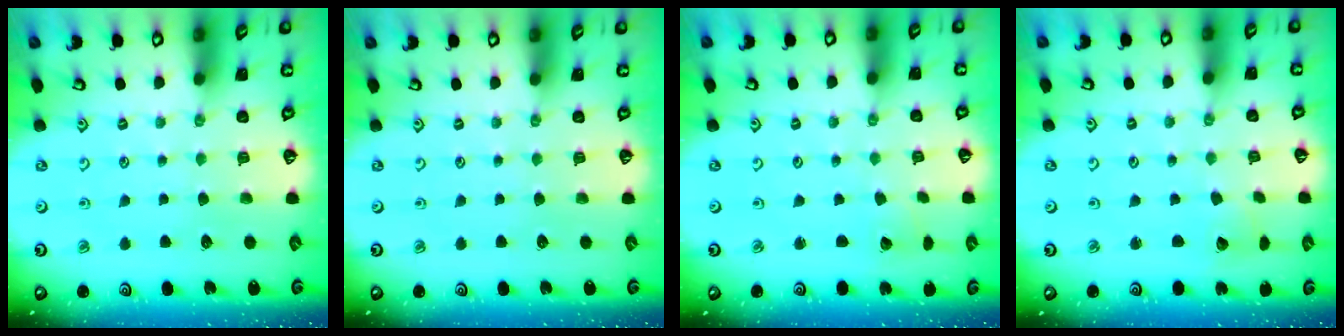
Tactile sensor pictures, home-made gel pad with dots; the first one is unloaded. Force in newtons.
{"total": 0.0}
{"total": 2.1, "press": 2.1, "slide": 0.1}
{"total": 2.4, "press": 2.4, "slide": 0.3}